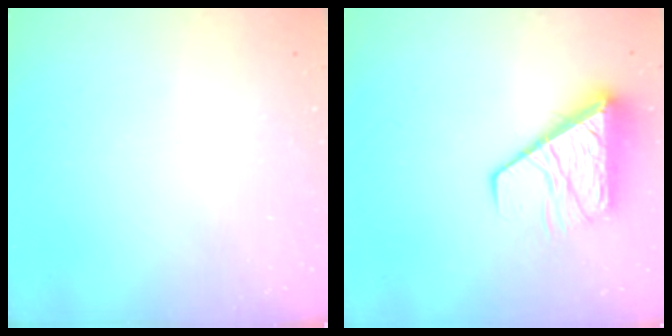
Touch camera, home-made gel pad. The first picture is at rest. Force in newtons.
{"total": 12.0, "press": 11.9, "slide": 1.4}